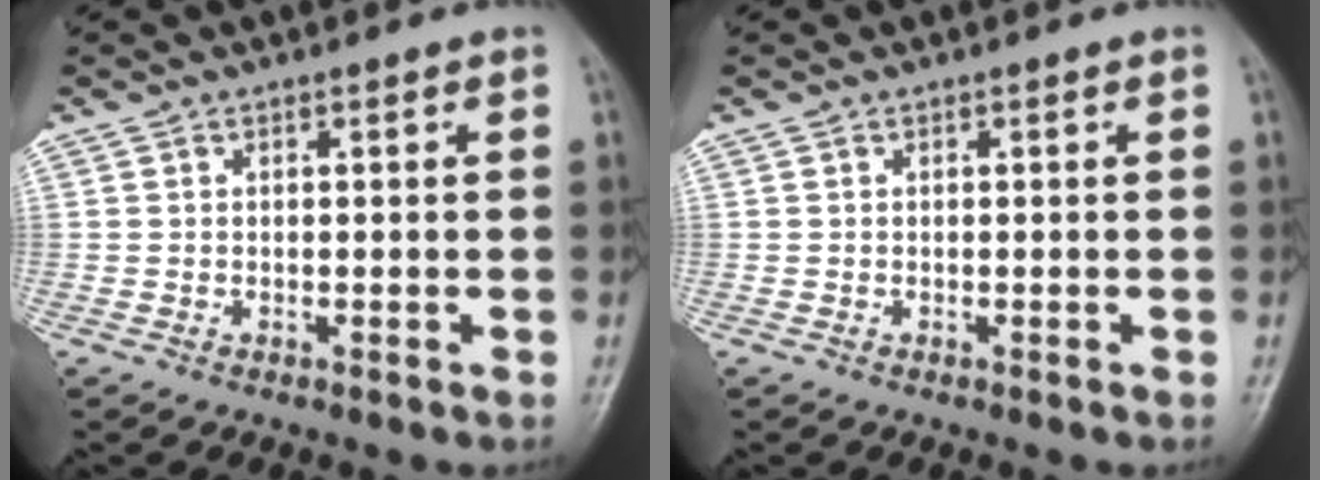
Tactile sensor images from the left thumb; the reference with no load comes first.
{"total": 0.0}